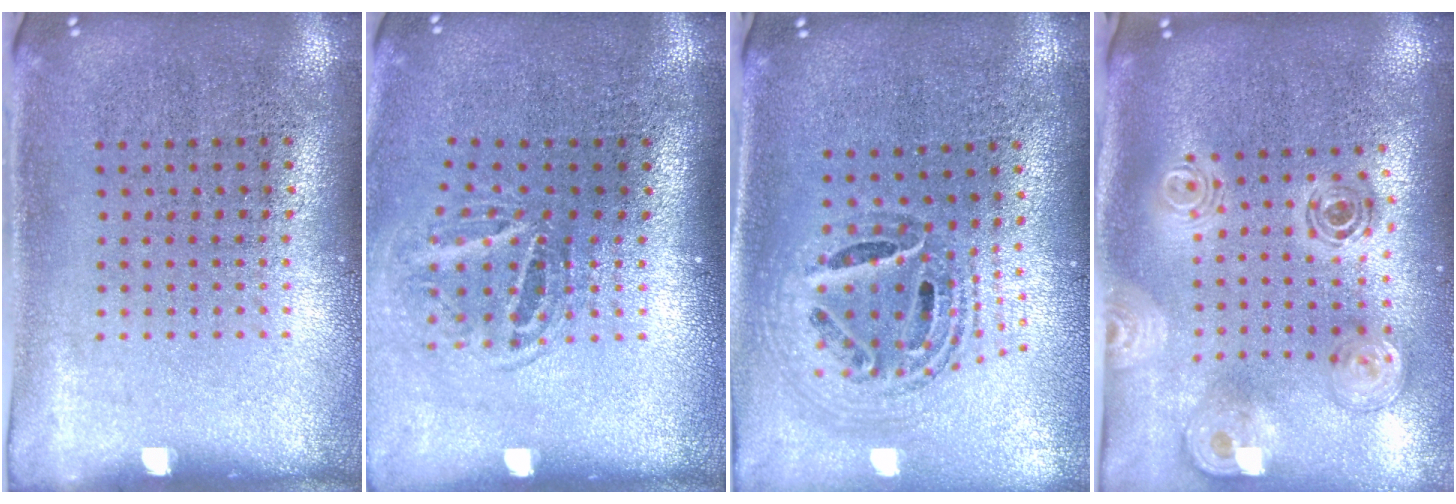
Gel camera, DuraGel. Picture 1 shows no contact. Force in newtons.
{"total": 1.7, "press": 1.1, "slide": 1.3}
{"total": 1.3, "press": 1.2, "slide": 0.5}
{"total": 1.7, "press": 1.5, "slide": 0.8}